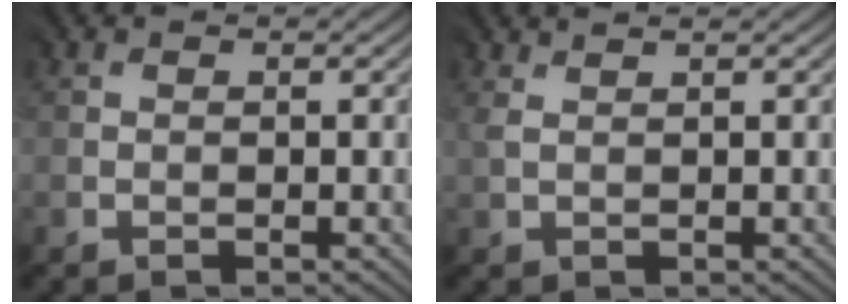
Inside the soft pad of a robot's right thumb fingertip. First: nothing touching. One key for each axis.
{"total": 0.8, "fx": 0.7, "fy": -0.4, "fz": 0.0, "tx": -0.007, "ty": 0.001, "tz": 0.017}